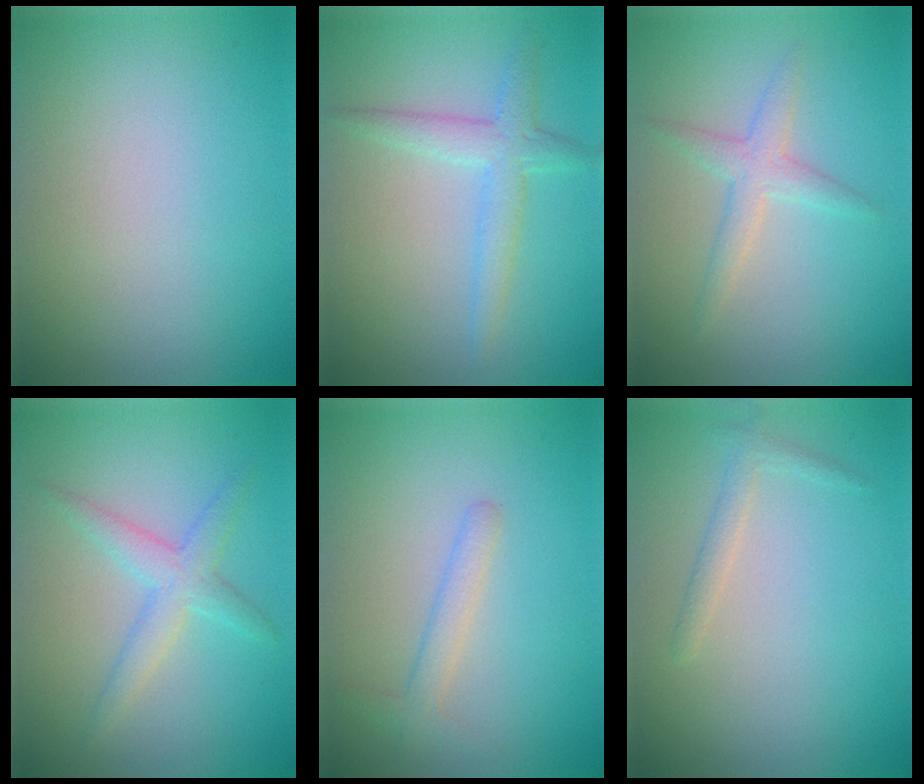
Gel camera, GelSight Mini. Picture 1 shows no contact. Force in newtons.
{"total": 2.9, "press": 2.9, "slide": 0.1}
{"total": 2.2, "press": 2.2, "slide": 0.1}
{"total": 2.8, "press": 2.8, "slide": 0.1}
{"total": 1.8, "press": 1.8, "slide": 0.0}
{"total": 1.3, "press": 1.3, "slide": 0.0}